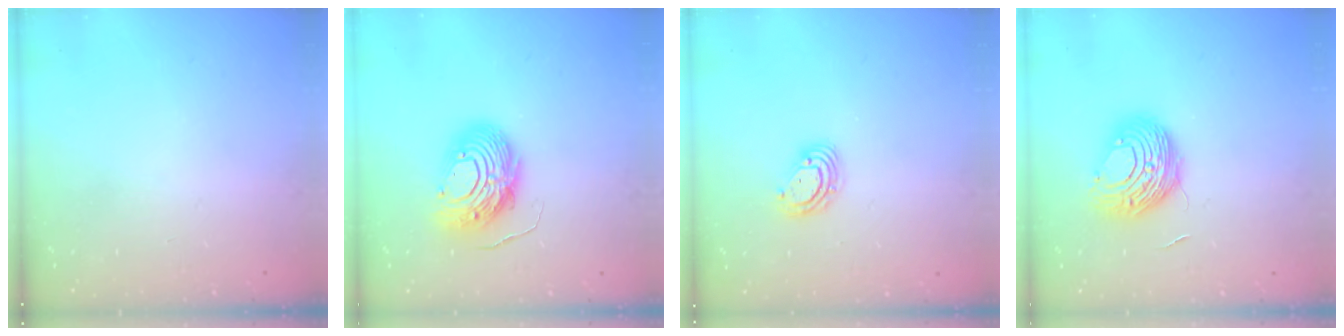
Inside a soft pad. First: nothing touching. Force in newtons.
{"total": 12.0, "press": 11.9, "slide": 1.3}
{"total": 5.7, "press": 5.6, "slide": 0.8}
{"total": 10.4, "press": 10.4, "slide": 0.2}